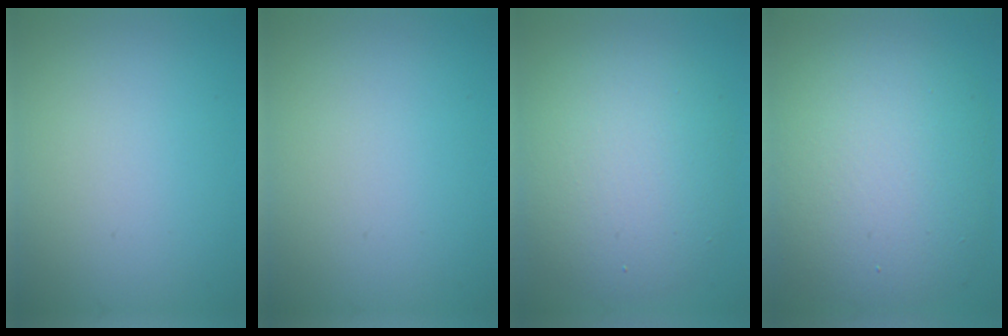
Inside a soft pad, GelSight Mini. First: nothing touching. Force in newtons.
{"total": 0.0}
{"total": 7.6, "press": 7.6, "slide": 0.2}
{"total": 10.2, "press": 10.2, "slide": 1.0}